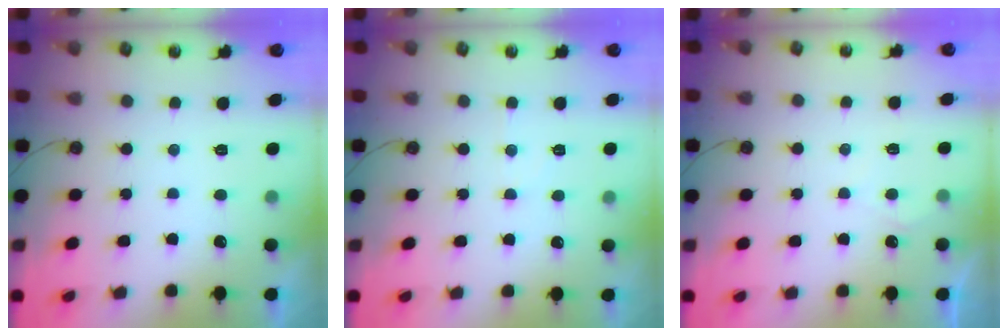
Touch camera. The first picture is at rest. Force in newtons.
{"total": 4.1, "press": 4.0, "slide": 0.6}
{"total": 3.3, "press": 3.2, "slide": 0.5}